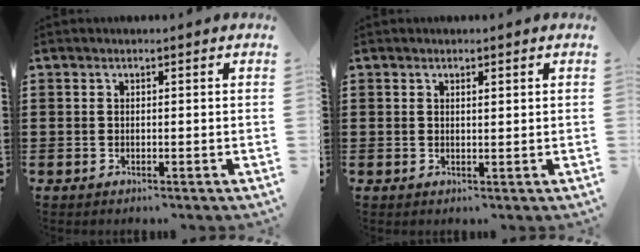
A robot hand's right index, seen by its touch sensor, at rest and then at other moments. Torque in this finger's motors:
{"motor_torque": [-0.14, 0.30, 0.03, -0.01]}